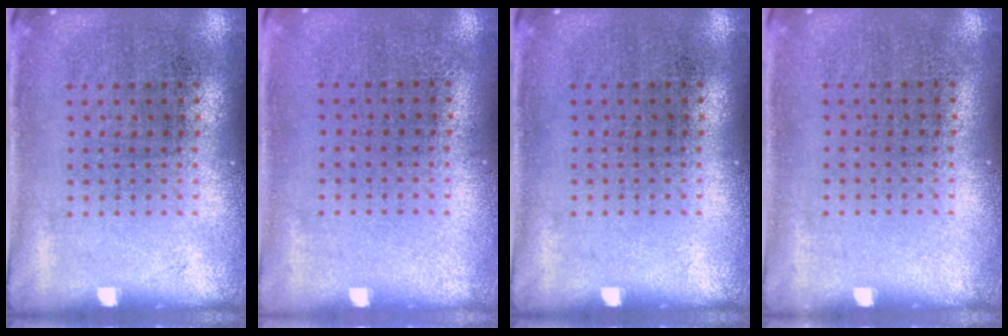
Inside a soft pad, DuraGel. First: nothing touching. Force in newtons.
{"total": 0.0}
{"total": 0.0}
{"total": 0.0}